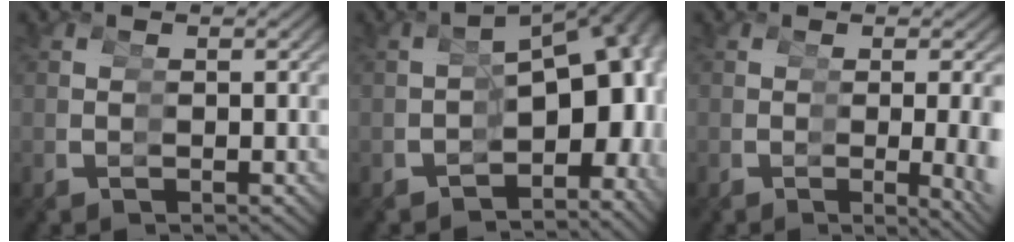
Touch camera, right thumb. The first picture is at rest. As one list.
[{"total": 11.8, "force": [-1.5, 7.2, 9.2], "torque": [-0.113, -0.021, -0.015]}, {"total": 4.0, "force": [-0.6, 0.6, 3.9], "torque": [-0.055, -0.005, -0.008]}]